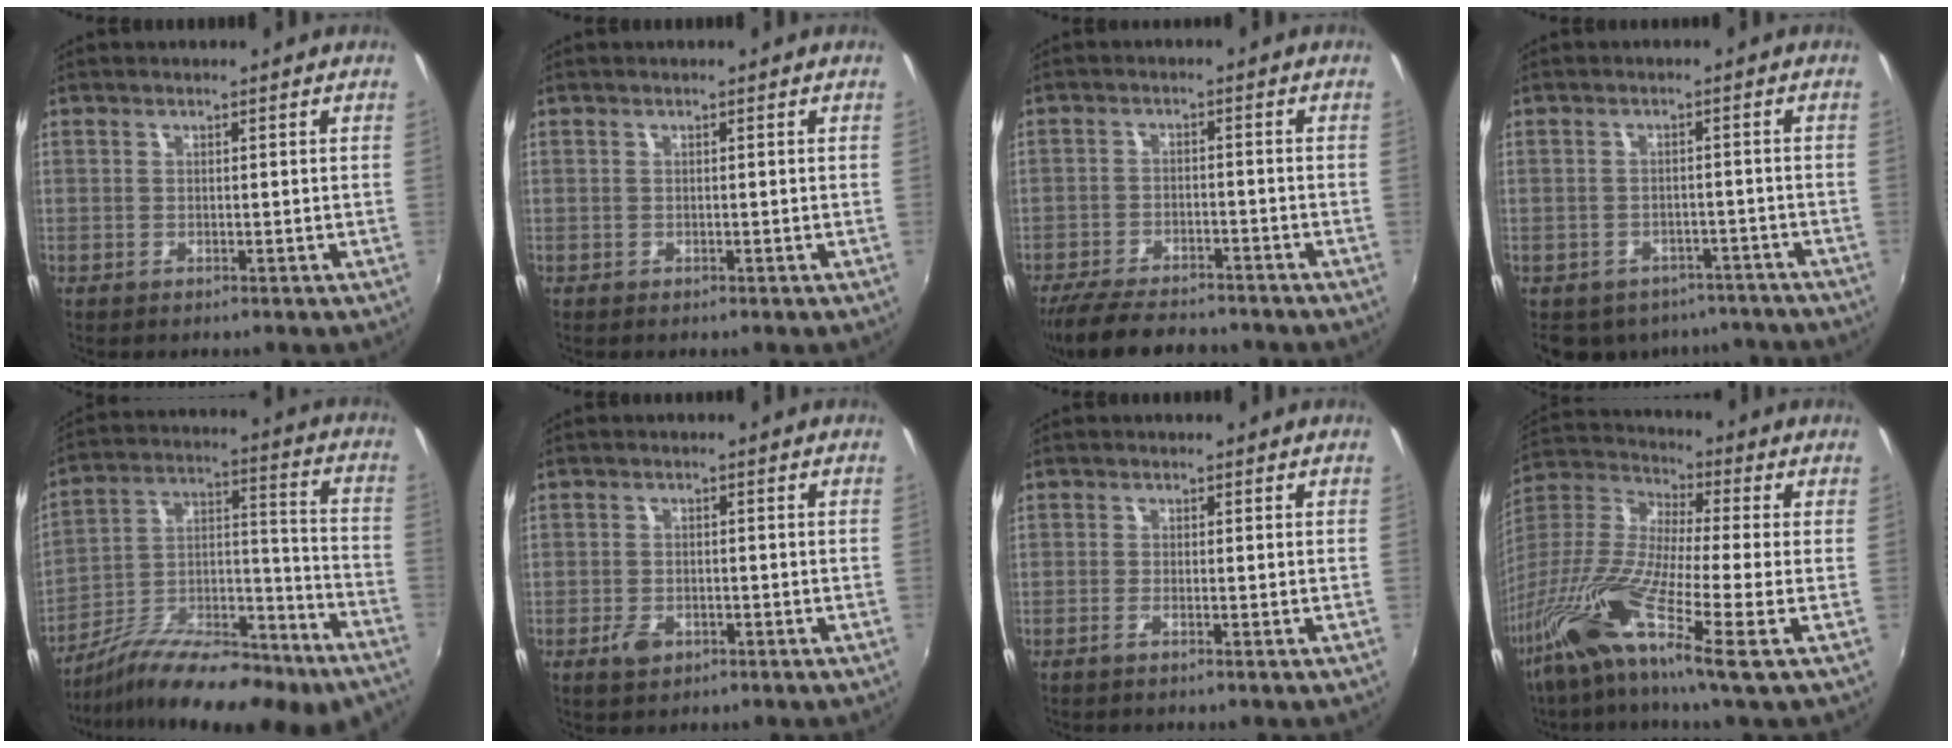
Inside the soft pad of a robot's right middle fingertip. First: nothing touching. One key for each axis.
{"total": 0.0}
{"total": 13.0, "fx": -11.1, "fy": 3.7, "fz": 5.8, "tx": -0.133, "ty": -0.026, "tz": -0.179}
{"total": 12.2, "fx": -9.2, "fy": 7.0, "fz": 3.9, "tx": -0.090, "ty": 0.005, "tz": -0.106}
{"total": 24.4, "fx": -16.6, "fy": 7.6, "fz": 16.1, "tx": -0.272, "ty": -0.018, "tz": -0.261}
{"total": 3.4, "fx": -1.8, "fy": 2.2, "fz": 1.9, "tx": -0.041, "ty": -0.005, "tz": -0.032}
{"total": 1.0, "fx": -0.7, "fy": -0.3, "fz": 0.7, "tx": -0.015, "ty": -0.003, "tz": -0.015}
{"total": 16.7, "fx": -9.5, "fy": 0.4, "fz": 13.7, "tx": -0.270, "ty": -0.035, "tz": -0.196}